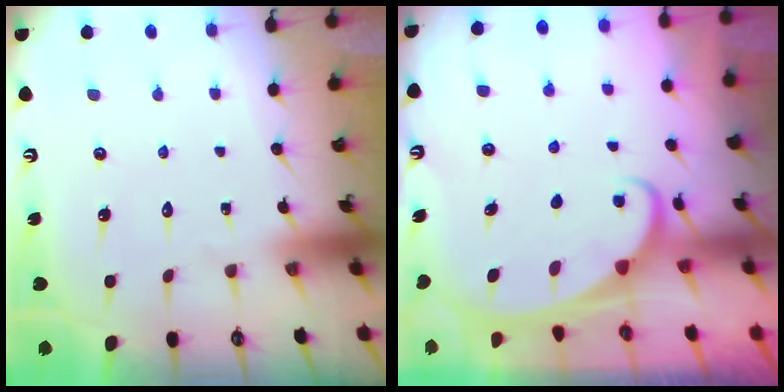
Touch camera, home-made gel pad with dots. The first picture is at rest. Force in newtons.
{"total": 2.2, "press": 2.2, "slide": 0.3}